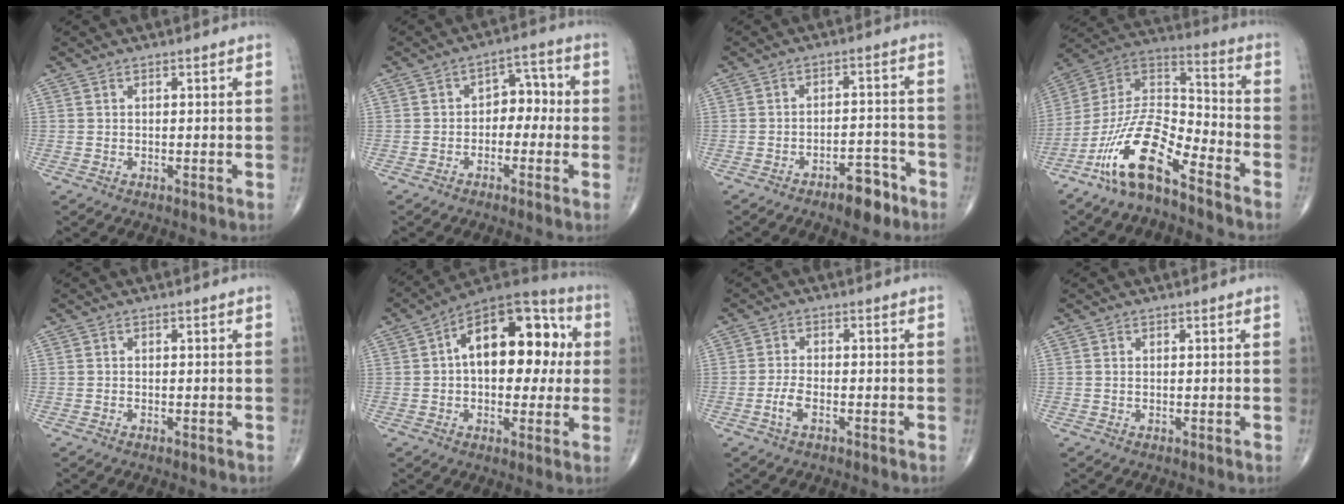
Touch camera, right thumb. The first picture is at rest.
{"total": 4.8, "force": [-0.8, 3.4, 3.3], "torque": [-0.017, 0.026, -0.024]}
{"total": 6.4, "force": [-4.4, 2.7, 3.9], "torque": [-0.040, 0.037, -0.062]}
{"total": 16.1, "force": [-10.7, 5.0, 11.0], "torque": [-0.202, 0.081, -0.207]}
{"total": 0.0}
{"total": 19.2, "force": [2.7, 10.8, 15.6], "torque": [-0.194, 0.034, 0.028]}
{"total": 3.1, "force": [-1.5, 1.2, 2.4], "torque": [-0.055, 0.012, -0.031]}
{"total": 0.0}